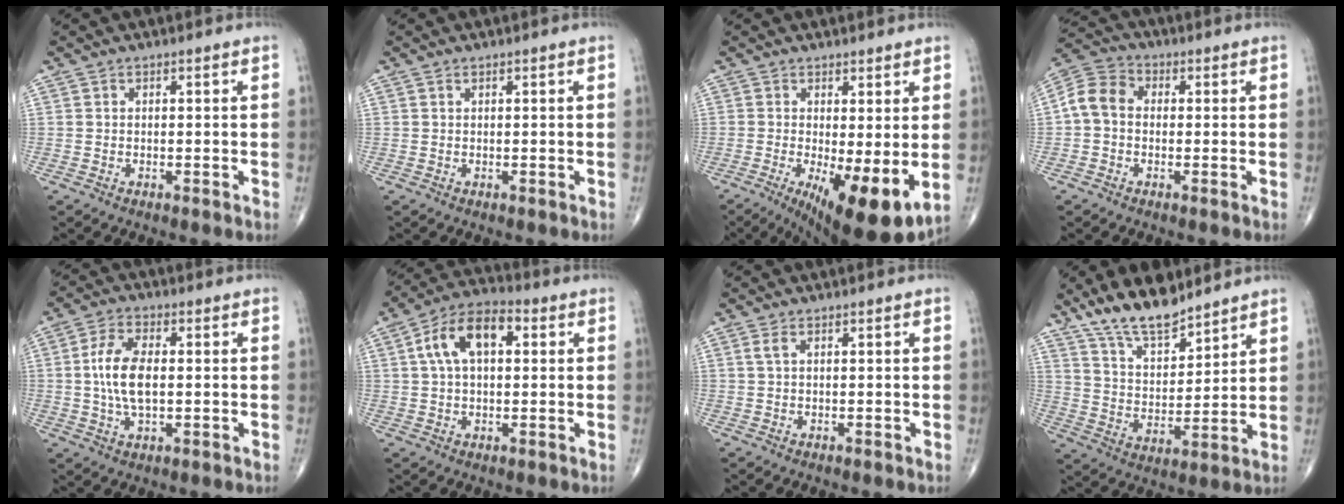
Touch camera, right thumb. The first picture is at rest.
{"total": 0.0}
{"total": 12.8, "force": [-1.9, 3.7, 12.1], "torque": [-0.183, -0.023, -0.014]}
{"total": 7.3, "force": [-0.1, 5.7, 4.5], "torque": [-0.079, 0.025, -0.016]}
{"total": 6.8, "force": [0.3, 3.3, 5.9], "torque": [-0.114, -0.005, 0.007]}
{"total": 11.5, "force": [2.7, 6.3, 9.2], "torque": [-0.165, 0.028, 0.039]}
{"total": 1.2, "force": [0.4, 0.4, 1.0], "torque": [-0.030, 0.008, 0.011]}
{"total": 12.6, "force": [10.2, 4.2, 6.0], "torque": [-0.084, -0.063, 0.192]}